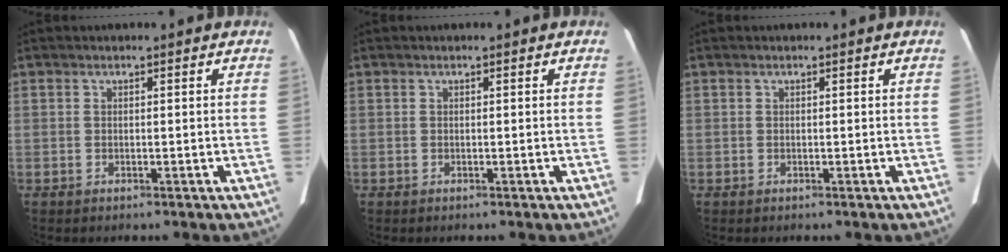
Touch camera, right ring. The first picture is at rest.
{"total": 0.0}
{"total": 0.0}